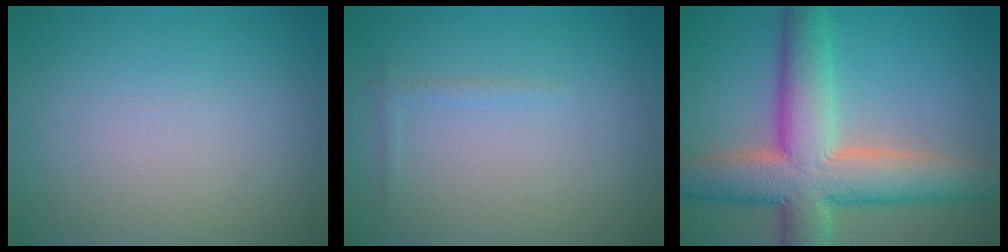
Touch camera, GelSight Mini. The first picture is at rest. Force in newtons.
{"total": 0.7, "press": 0.7, "slide": 0.1}
{"total": 10.2, "press": 10.2, "slide": 0.9}